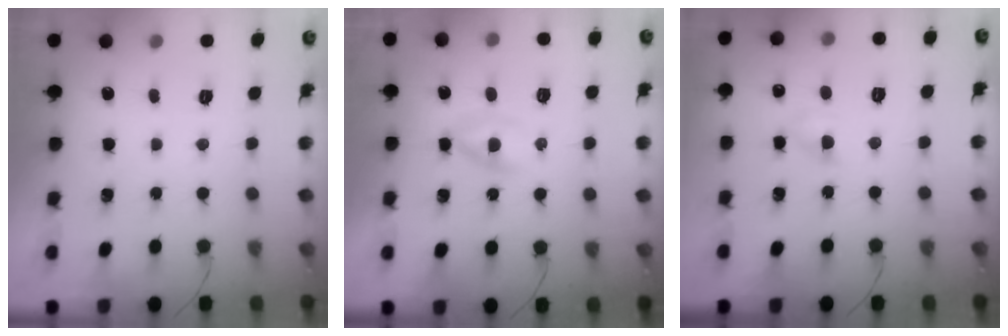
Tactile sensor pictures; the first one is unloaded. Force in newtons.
{"total": 2.1, "press": 1.7, "slide": 1.2}
{"total": 3.2, "press": 3.0, "slide": 1.1}